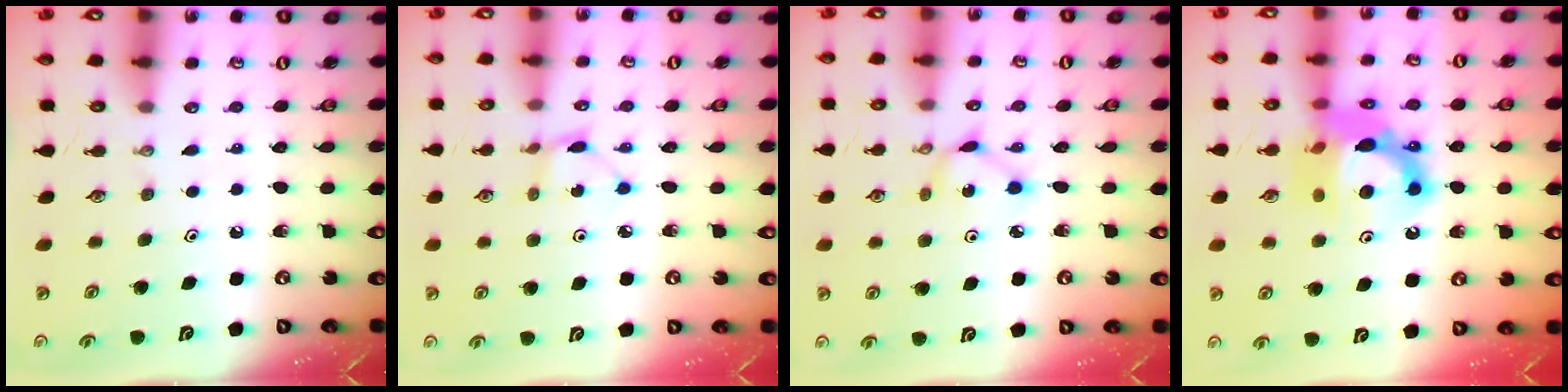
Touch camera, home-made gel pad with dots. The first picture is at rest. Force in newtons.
{"total": 1.9, "press": 1.9, "slide": 0.3}
{"total": 2.8, "press": 2.8, "slide": 0.1}
{"total": 14.5, "press": 14.4, "slide": 1.7}